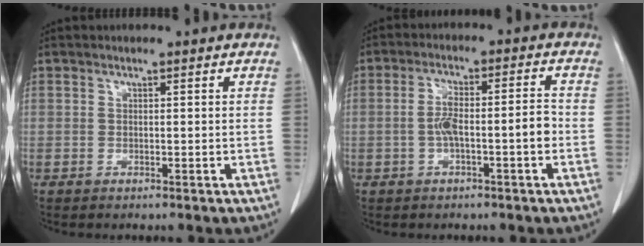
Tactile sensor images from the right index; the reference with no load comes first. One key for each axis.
{"total": 6.5, "fx": -1.5, "fy": 1.0, "fz": 6.2, "tx": -0.116, "ty": 0.021, "tz": -0.025}